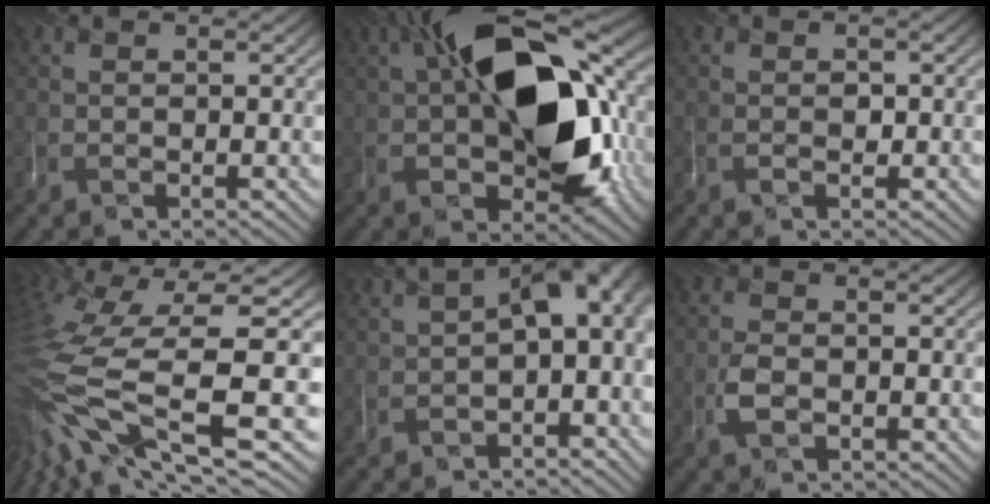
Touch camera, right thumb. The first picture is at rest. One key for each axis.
{"total": 16.5, "fx": 0.0, "fy": 8.9, "fz": 13.8, "tx": -0.205, "ty": 0.018, "tz": -0.008}
{"total": 0.7, "fx": -0.1, "fy": 0.4, "fz": 0.5, "tx": -0.008, "ty": 0.008, "tz": -0.001}
{"total": 16.2, "fx": -2.5, "fy": 5.4, "fz": 15.1, "tx": -0.371, "ty": -0.043, "tz": -0.006}
{"total": 7.3, "fx": -1.1, "fy": 4.0, "fz": 6.0, "tx": -0.078, "ty": 0.012, "tz": -0.017}
{"total": 2.1, "fx": -0.6, "fy": 1.3, "fz": 1.5, "tx": -0.036, "ty": 0.003, "tz": -0.014}